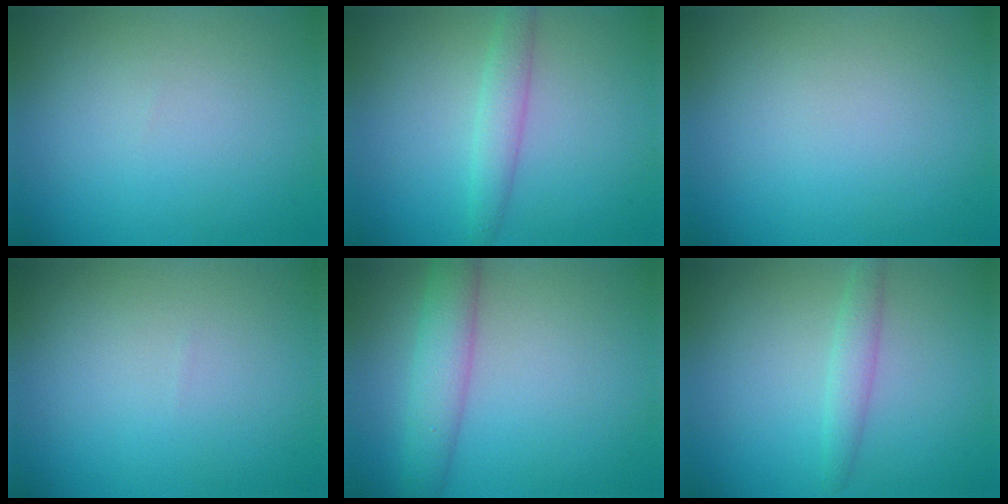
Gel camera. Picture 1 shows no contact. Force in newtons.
{"total": 2.2, "press": 2.2, "slide": 0.0}
{"total": 0.0}
{"total": 0.0}
{"total": 3.9, "press": 3.9, "slide": 0.1}
{"total": 1.8, "press": 1.8, "slide": 0.1}